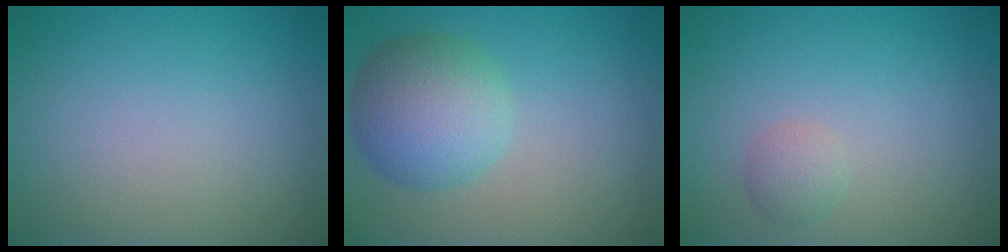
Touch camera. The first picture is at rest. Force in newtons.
{"total": 6.1, "press": 6.1, "slide": 0.3}
{"total": 1.3, "press": 1.3, "slide": 0.2}